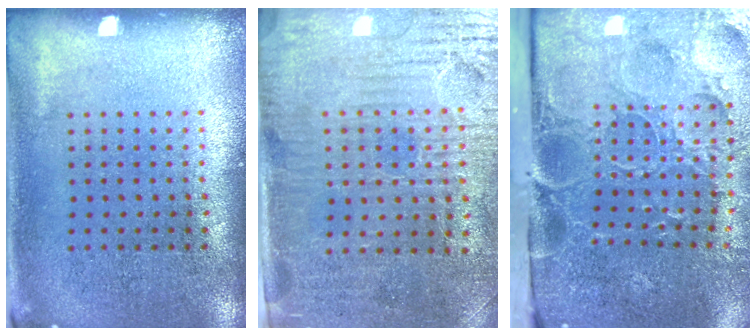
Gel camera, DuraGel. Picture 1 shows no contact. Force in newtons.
{"total": 3.6, "press": 3.2, "slide": 1.5}
{"total": 5.2, "press": 4.1, "slide": 3.2}